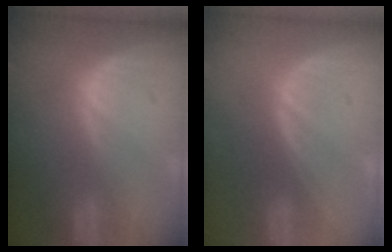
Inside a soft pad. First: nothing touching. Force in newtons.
{"total": 0.0}